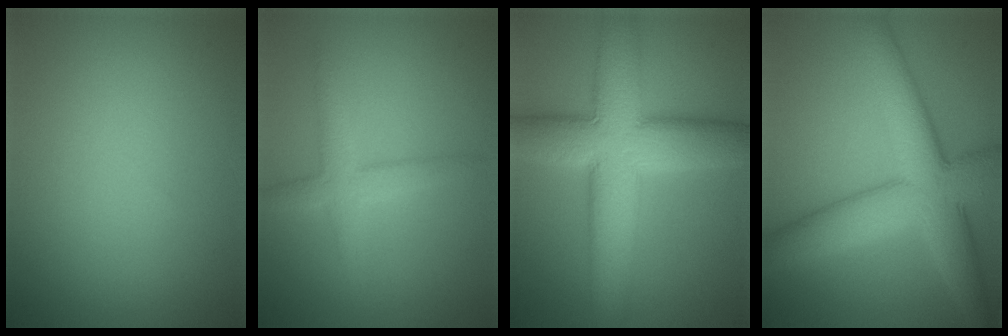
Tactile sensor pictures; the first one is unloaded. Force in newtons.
{"total": 3.0, "press": 3.0, "slide": 0.0}
{"total": 11.2, "press": 11.1, "slide": 0.8}
{"total": 9.2, "press": 9.2, "slide": 0.2}